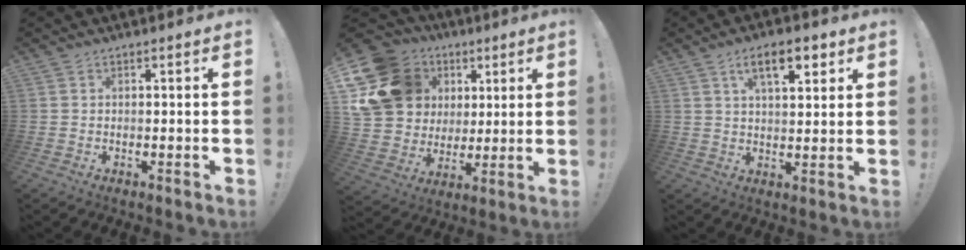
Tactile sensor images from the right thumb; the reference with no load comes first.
{"total": 20.7, "force": [7.2, 17.0, 9.6], "torque": [-0.163, -0.031, 0.165]}
{"total": 10.0, "force": [4.8, 3.8, 7.8], "torque": [-0.109, -0.011, 0.077]}